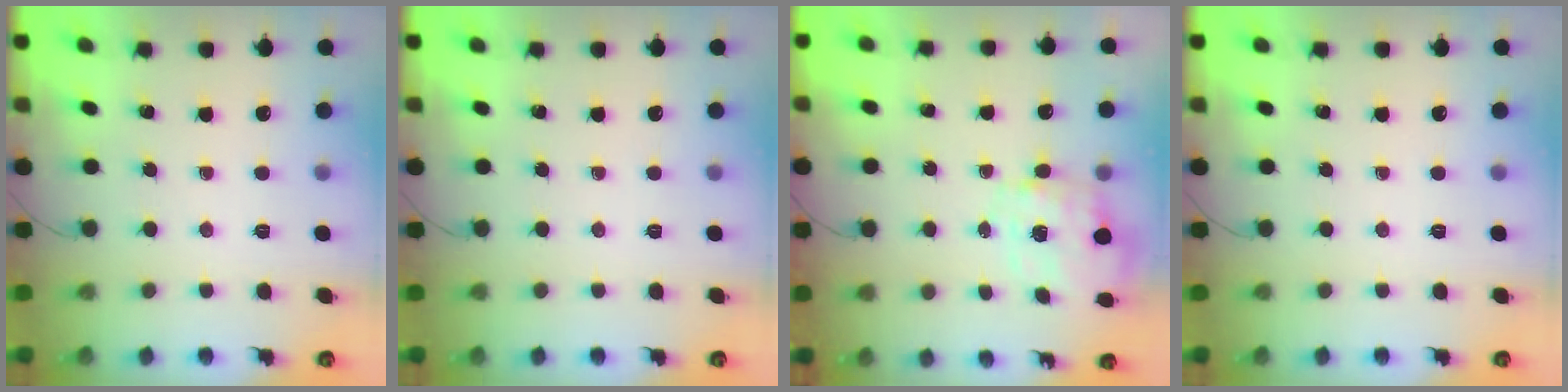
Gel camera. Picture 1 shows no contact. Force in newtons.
{"total": 0.0}
{"total": 2.7, "press": 2.6, "slide": 0.8}
{"total": 0.0}